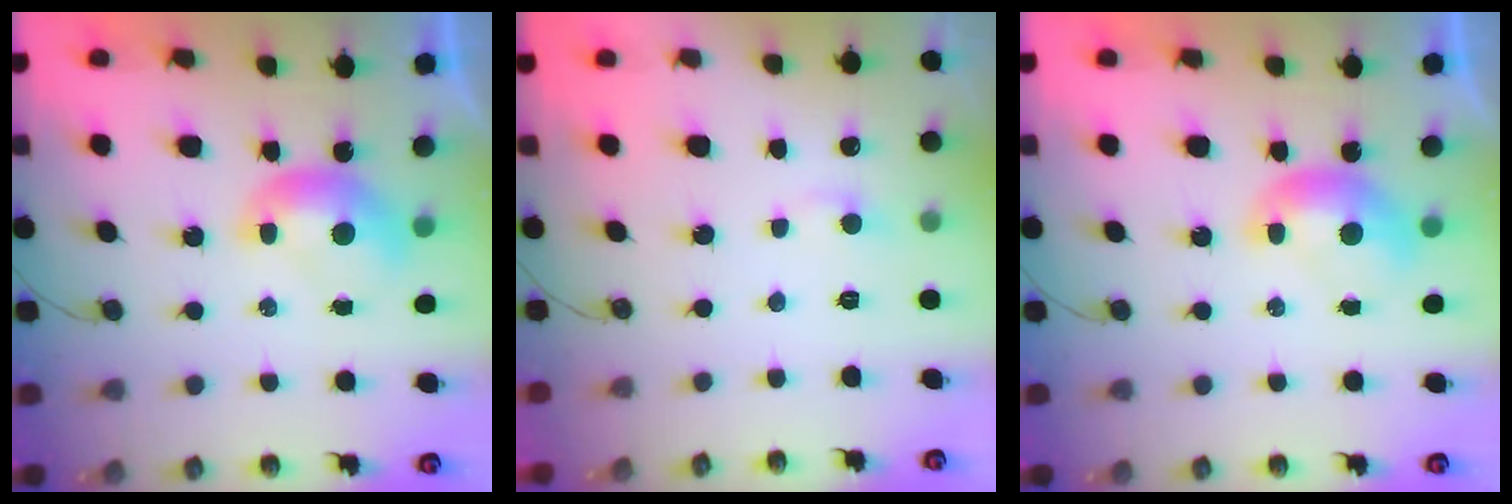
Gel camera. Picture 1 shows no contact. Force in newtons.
{"total": 1.3, "press": 1.2, "slide": 0.4}
{"total": 0.0}